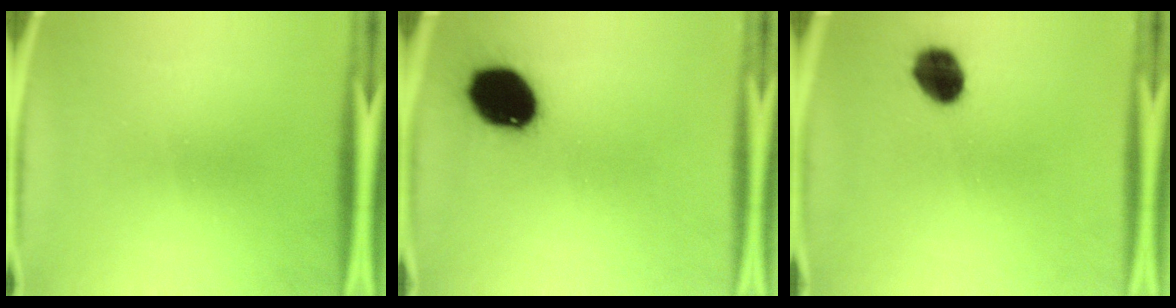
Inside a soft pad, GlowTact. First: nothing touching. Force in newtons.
{"total": 15.6}
{"total": 8.8}